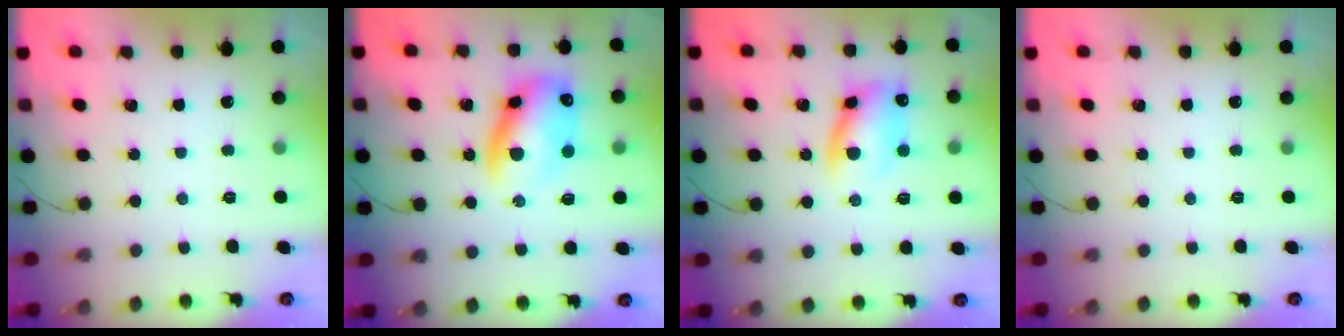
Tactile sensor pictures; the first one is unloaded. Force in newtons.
{"total": 13.9, "press": 13.5, "slide": 3.1}
{"total": 12.2, "press": 12.0, "slide": 2.3}
{"total": 0.0}